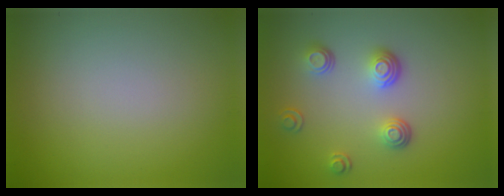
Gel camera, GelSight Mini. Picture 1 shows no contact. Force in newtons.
{"total": 3.5, "press": 2.6, "slide": 2.4}